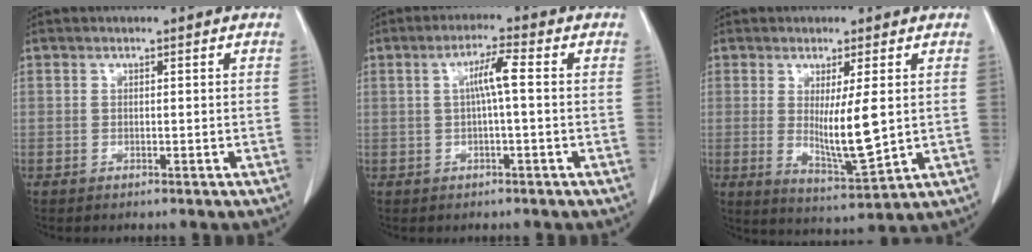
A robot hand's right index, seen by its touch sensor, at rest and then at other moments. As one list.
[{"total": 4.2, "force": [0.4, 0.1, 4.2], "torque": [-0.077, 0.012, 0.007]}, {"total": 8.1, "force": [0.7, 1.0, 8.1], "torque": [-0.142, -0.026, 0.019]}]